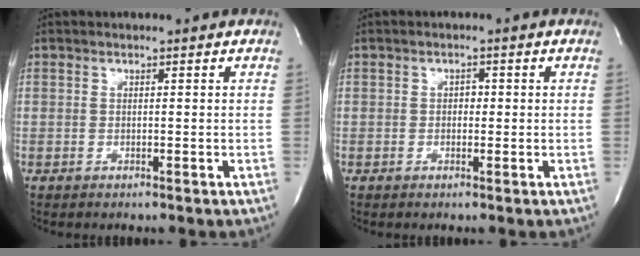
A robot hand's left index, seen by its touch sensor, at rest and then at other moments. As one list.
[{"total": 1.2, "force": [-0.1, 0.9, 0.9], "torque": [-0.007, 0.002, -0.004]}]